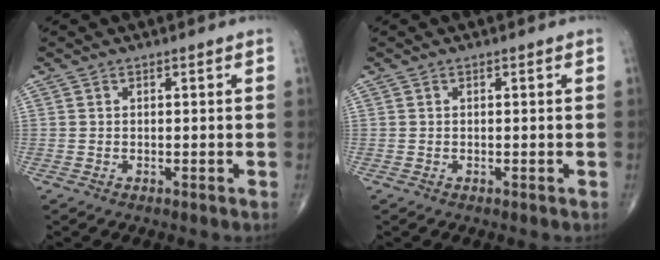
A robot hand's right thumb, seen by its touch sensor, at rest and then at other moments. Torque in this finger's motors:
{"motor_torque": [-0.42, -0.22, -0.20, -0.11, 0.01]}